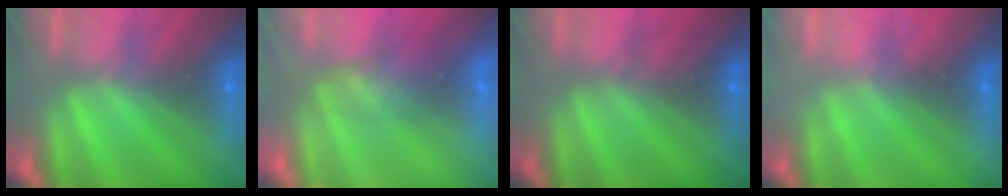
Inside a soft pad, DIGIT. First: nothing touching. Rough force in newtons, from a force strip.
{"total": 2.4}
{"total": 4.8}
{"total": 2.3}